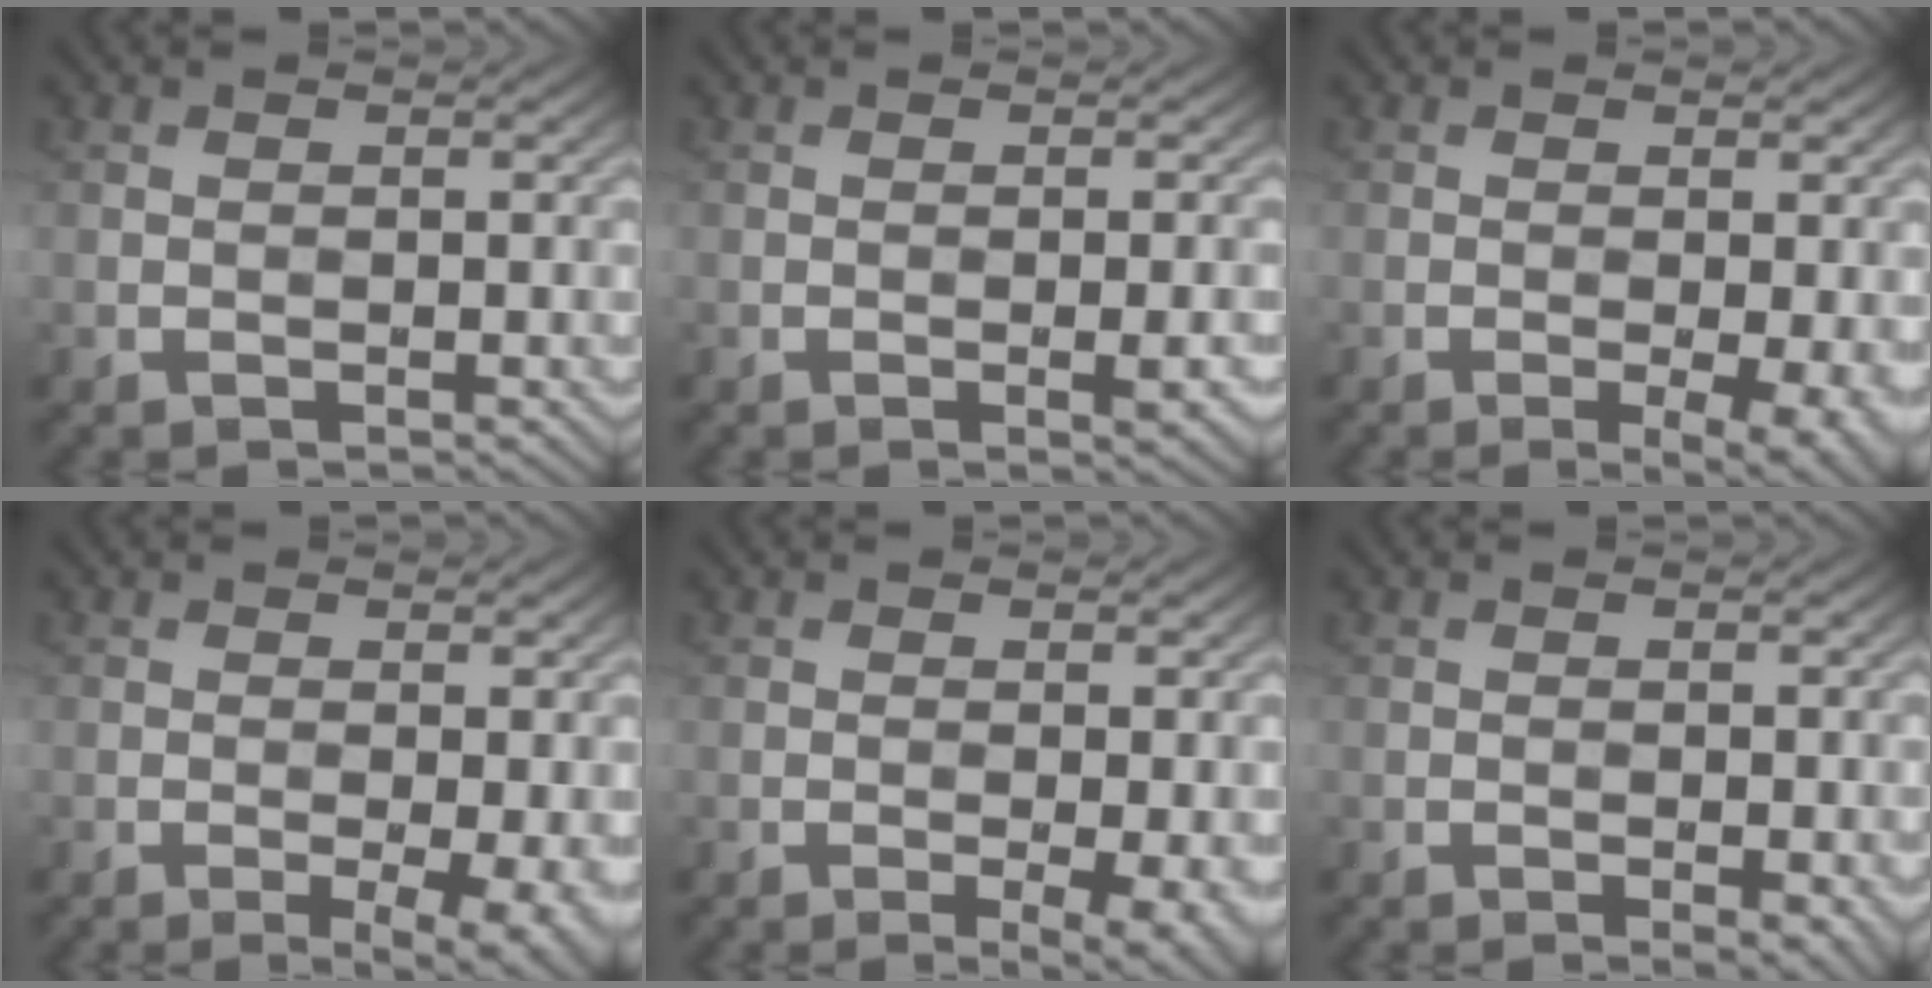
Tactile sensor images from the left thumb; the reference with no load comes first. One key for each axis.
{"total": 2.1, "fx": -0.6, "fy": 0.3, "fz": 2.0, "tx": -0.031, "ty": 0.001, "tz": -0.009}
{"total": 3.5, "fx": -1.1, "fy": 0.8, "fz": 3.2, "tx": -0.052, "ty": -0.005, "tz": -0.014}
{"total": 3.8, "fx": -1.1, "fy": 1.0, "fz": 3.5, "tx": -0.052, "ty": -0.006, "tz": -0.015}
{"total": 3.2, "fx": -0.9, "fy": 0.7, "fz": 3.0, "tx": -0.047, "ty": -0.006, "tz": -0.013}
{"total": 1.7, "fx": -0.6, "fy": 0.4, "fz": 1.5, "tx": -0.022, "ty": -0.004, "tz": -0.008}